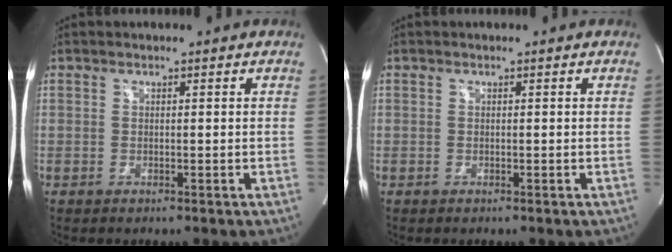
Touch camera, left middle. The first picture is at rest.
{"total": 0.0}